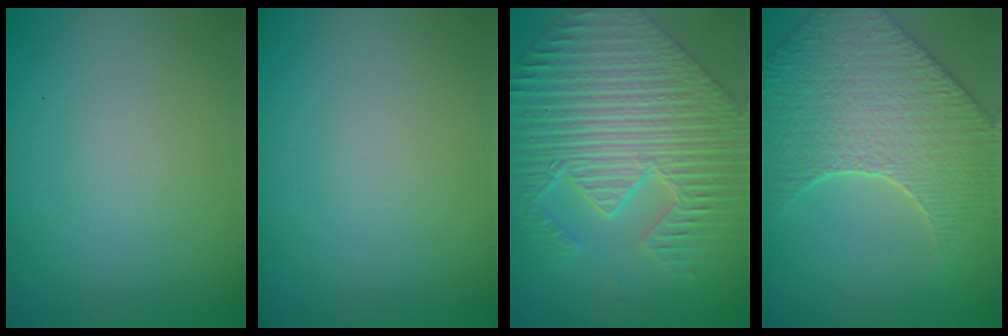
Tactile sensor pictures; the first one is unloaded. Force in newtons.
{"total": 0.0}
{"total": 7.7, "press": 6.3, "slide": 4.6}
{"total": 6.2, "press": 5.6, "slide": 2.7}